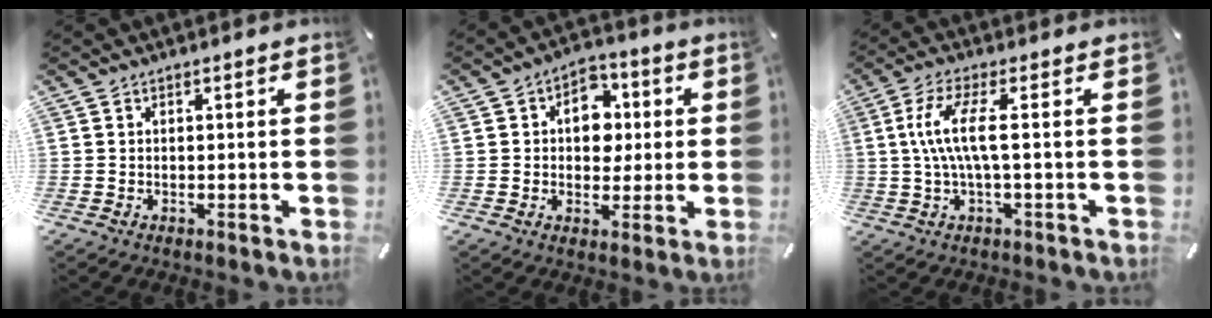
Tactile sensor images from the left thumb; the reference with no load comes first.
{"total": 8.8, "force": [1.1, 7.0, 5.2], "torque": [-0.064, 0.001, 0.015]}
{"total": 9.2, "force": [0.5, 1.7, 9.0], "torque": [-0.186, -0.007, 0.001]}